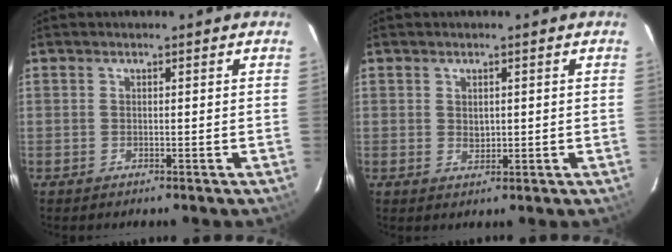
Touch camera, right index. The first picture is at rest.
{"total": 1.8, "force": [0.3, 1.4, 1.0], "torque": [-0.012, -0.001, 0.008]}